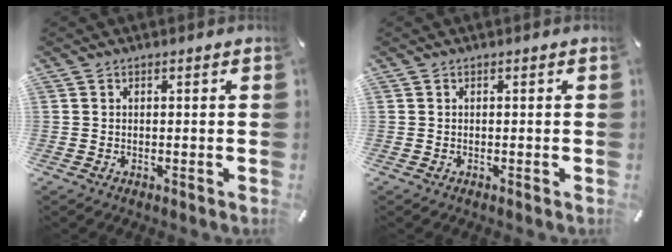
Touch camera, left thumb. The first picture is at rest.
{"total": 0.0}